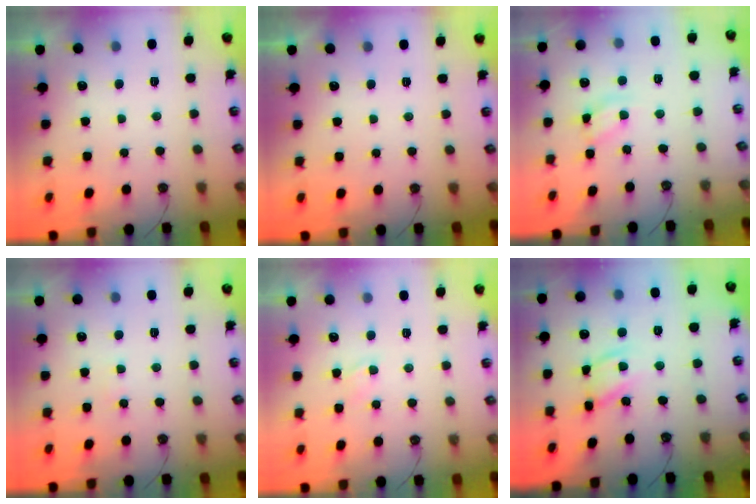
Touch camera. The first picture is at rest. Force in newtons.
{"total": 0.0}
{"total": 7.1, "press": 7.1, "slide": 0.5}
{"total": 1.0, "press": 1.0, "slide": 0.1}
{"total": 3.0, "press": 3.0, "slide": 0.4}
{"total": 12.9, "press": 12.8, "slide": 1.5}